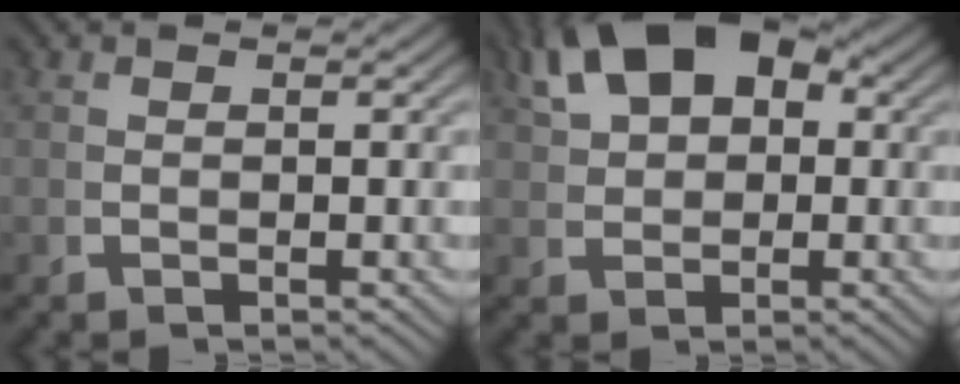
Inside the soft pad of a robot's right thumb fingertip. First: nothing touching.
{"total": 8.4, "force": [3.7, 4.9, 5.7], "torque": [-0.105, 0.004, 0.069]}